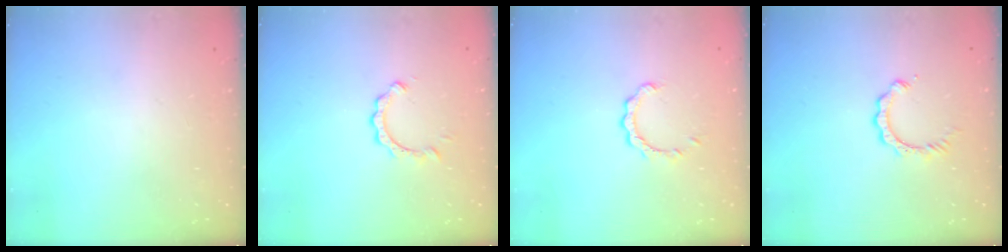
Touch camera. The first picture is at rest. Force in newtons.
{"total": 2.8, "press": 2.7, "slide": 0.3}
{"total": 2.7, "press": 2.6, "slide": 0.2}
{"total": 4.1, "press": 4.0, "slide": 0.6}